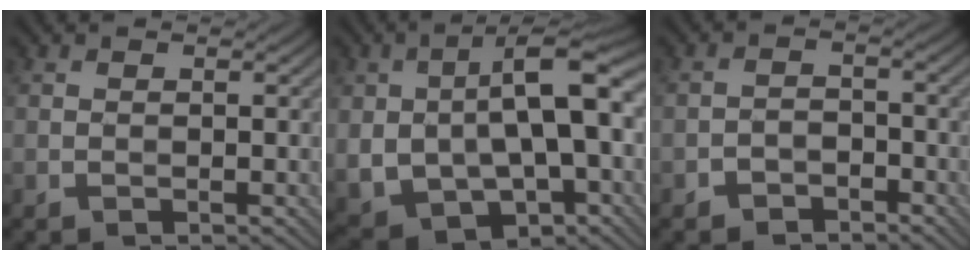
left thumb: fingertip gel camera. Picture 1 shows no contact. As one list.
[{"total": 15.3, "force": [-0.8, 8.9, 12.4], "torque": [-0.233, -0.021, 0.001]}, {"total": 2.5, "force": [-1.9, 1.5, 0.7], "torque": [-0.007, 0.007, -0.041]}]